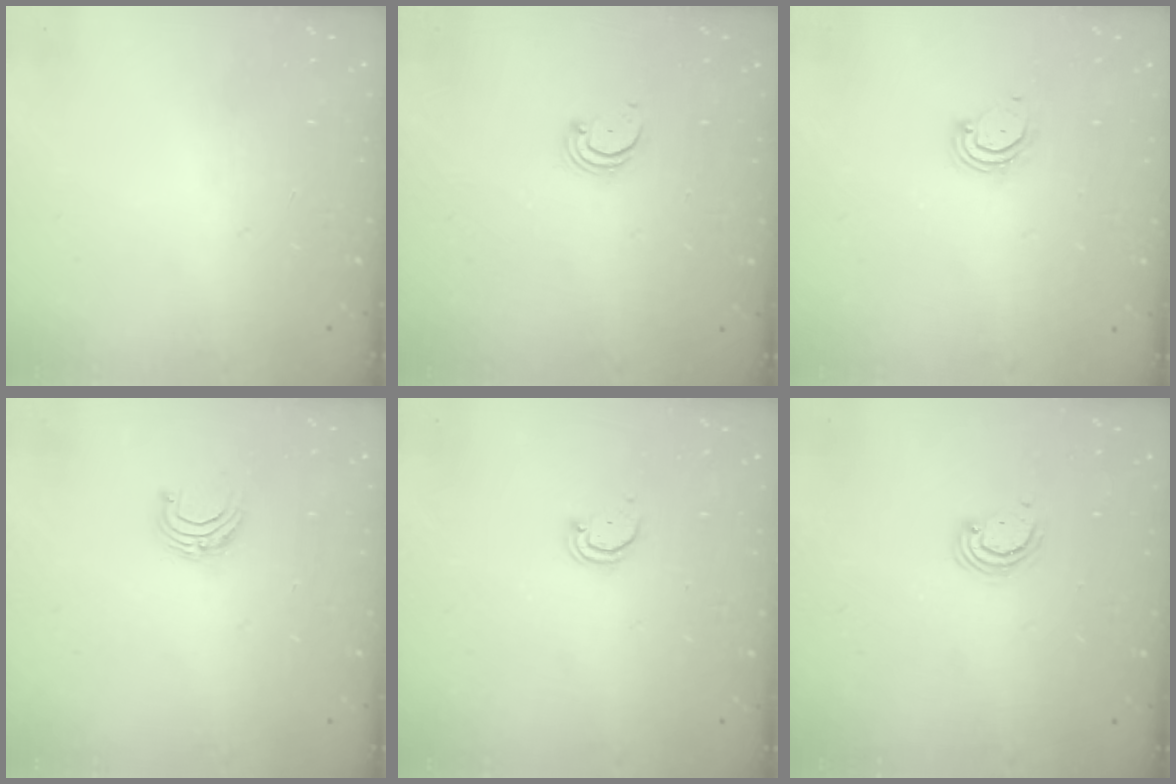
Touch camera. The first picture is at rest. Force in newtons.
{"total": 2.2, "press": 2.2, "slide": 0.2}
{"total": 3.4, "press": 3.3, "slide": 0.7}
{"total": 5.0, "press": 5.0, "slide": 0.5}
{"total": 2.1, "press": 2.1, "slide": 0.2}
{"total": 2.5, "press": 2.5, "slide": 0.3}